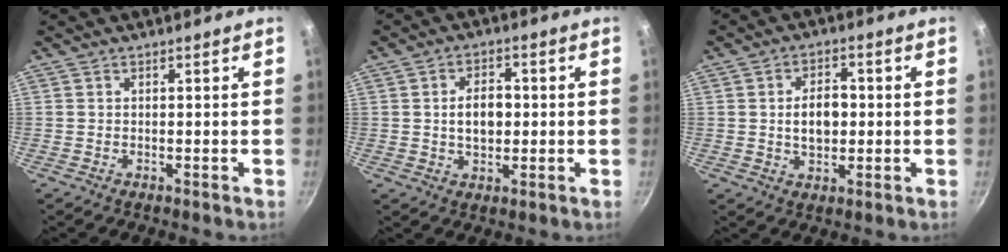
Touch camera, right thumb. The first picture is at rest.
{"total": 6.6, "force": [0.2, 4.2, 5.0], "torque": [-0.064, 0.005, 0.003]}
{"total": 7.0, "force": [0.2, 4.5, 5.4], "torque": [-0.068, 0.006, 0.002]}